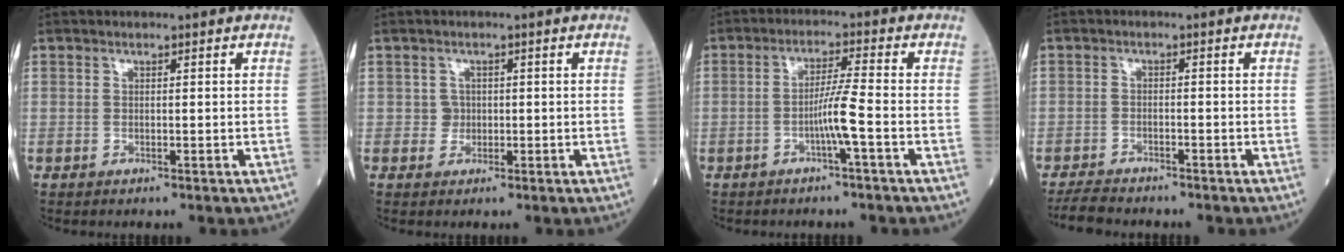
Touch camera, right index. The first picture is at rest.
{"total": 1.5, "force": [0.0, 1.5, 0.1], "torque": [0.001, 0.006, 0.001]}
{"total": 4.4, "force": [-1.7, -0.9, 4.0], "torque": [-0.079, 0.005, -0.030]}
{"total": 4.0, "force": [-3.8, 1.2, 0.9], "torque": [-0.020, -0.009, -0.065]}